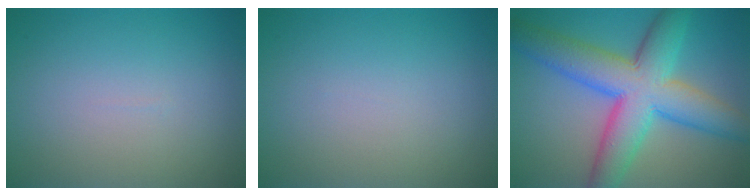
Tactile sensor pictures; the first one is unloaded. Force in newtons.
{"total": 0.0}
{"total": 10.2, "press": 10.2, "slide": 0.2}